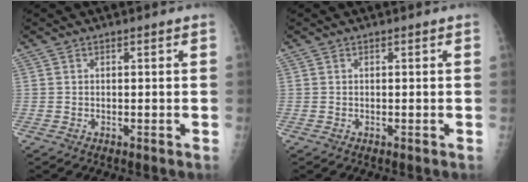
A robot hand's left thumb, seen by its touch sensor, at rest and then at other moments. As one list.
[{"total": 0.0}]